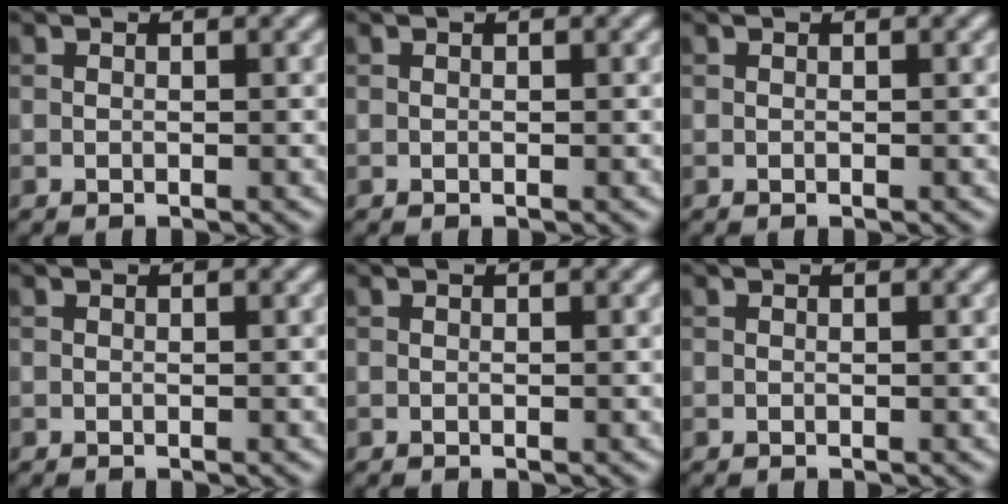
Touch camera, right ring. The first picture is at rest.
{"total": 0.0}
{"total": 0.0}
{"total": 0.0}
{"total": 0.0}
{"total": 0.0}